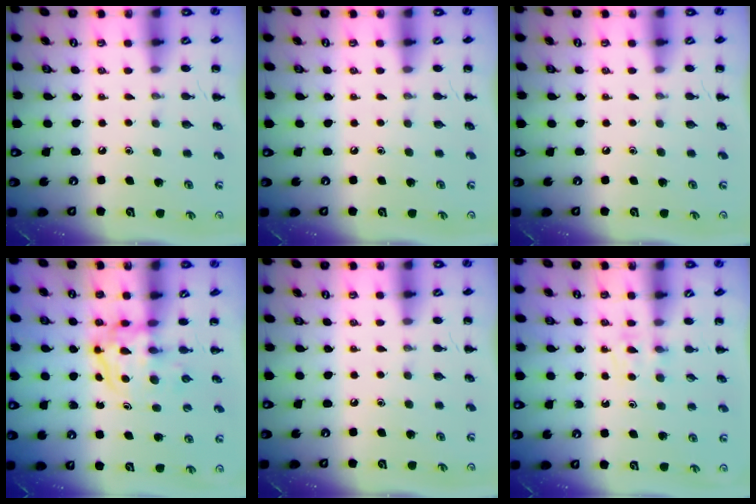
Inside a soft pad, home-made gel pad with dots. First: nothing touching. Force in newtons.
{"total": 0.0}
{"total": 0.0}
{"total": 3.8, "press": 3.7, "slide": 0.4}
{"total": 0.0}
{"total": 3.3, "press": 3.0, "slide": 1.3}